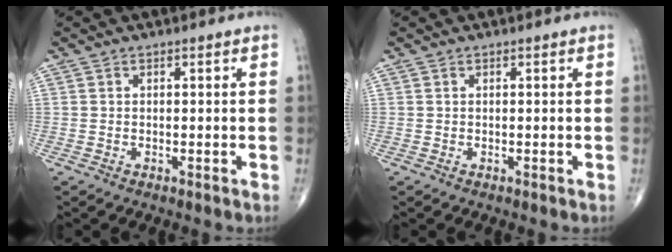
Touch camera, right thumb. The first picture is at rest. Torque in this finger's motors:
{"motor_torque": [-0.07, -0.10, 0.09, 0.18, 0.00]}